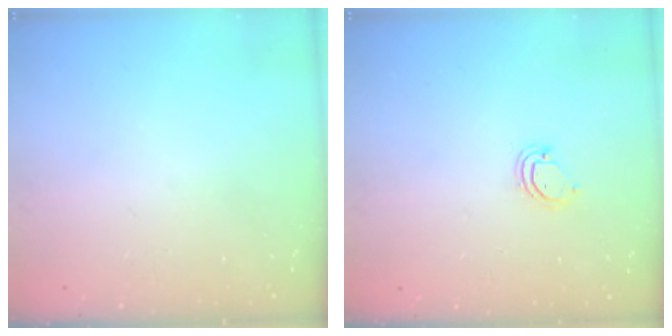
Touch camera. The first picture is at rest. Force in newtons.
{"total": 3.9, "press": 3.9, "slide": 0.4}